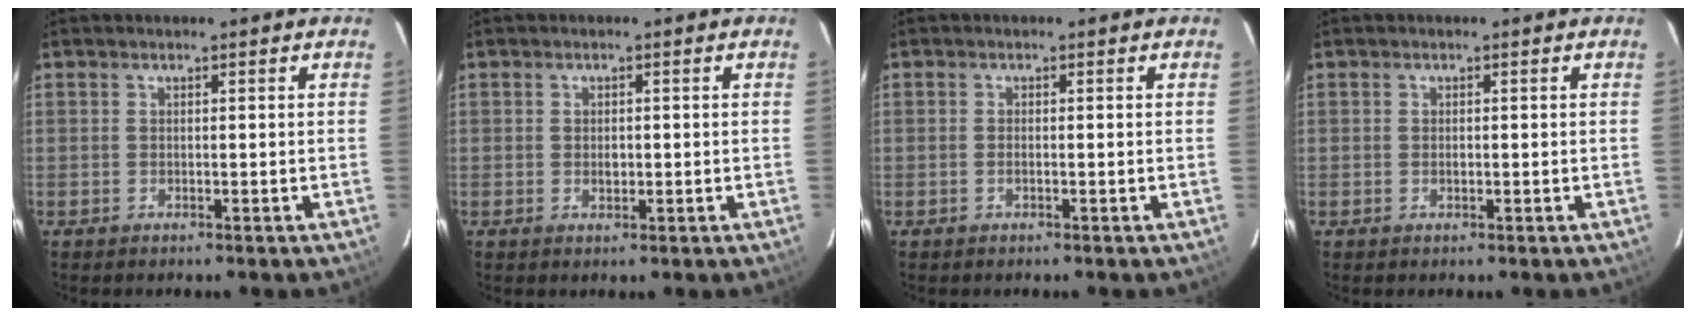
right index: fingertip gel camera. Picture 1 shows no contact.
{"total": 1.7, "force": [-0.2, 1.3, 1.1], "torque": [-0.017, 0.001, -0.003]}
{"total": 1.1, "force": [-0.5, 0.5, 0.8], "torque": [-0.018, 0.000, -0.009]}
{"total": 0.9, "force": [-0.2, 0.7, 0.5], "torque": [-0.008, 0.001, -0.002]}